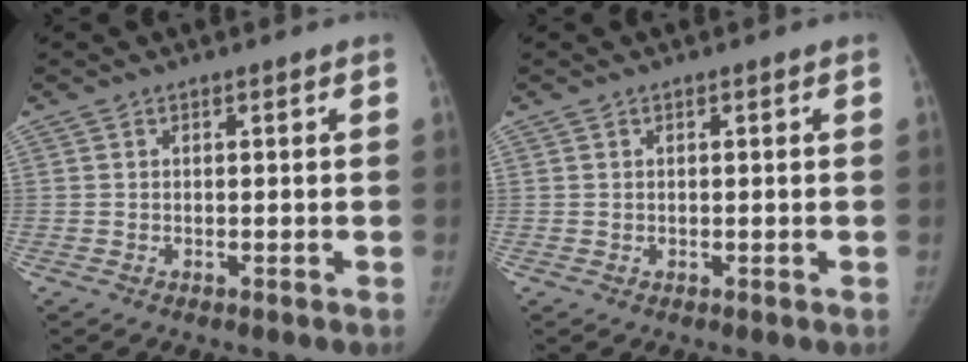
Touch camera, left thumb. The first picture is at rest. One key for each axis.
{"total": 0.0}